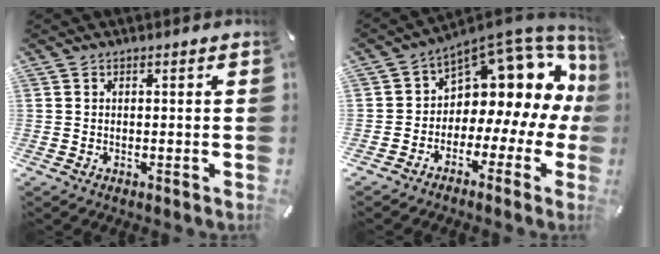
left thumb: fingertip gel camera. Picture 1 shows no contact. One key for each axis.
{"total": 10.5, "fx": 6.3, "fy": 7.1, "fz": 4.4, "tx": -0.054, "ty": -0.088, "tz": 0.104}